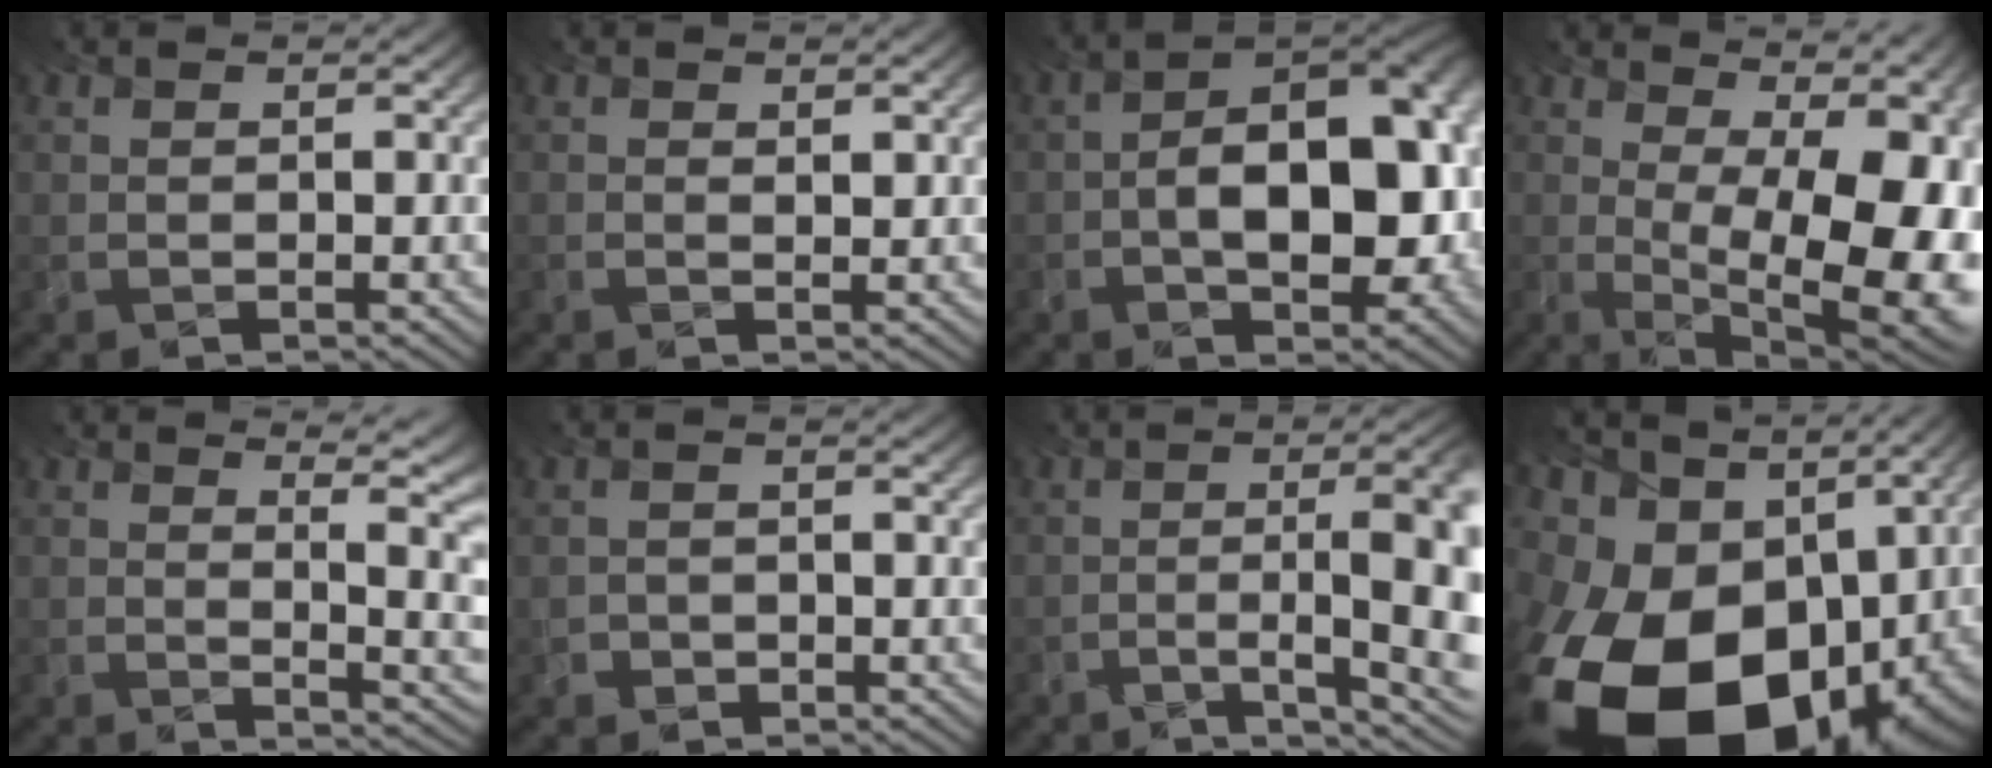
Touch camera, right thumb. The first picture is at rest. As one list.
[{"total": 0.7, "force": [0.5, 0.0, 0.6], "torque": [0.003, -0.005, 0.005]}, {"total": 14.4, "force": [-2.1, 8.2, 11.6], "torque": [-0.132, 0.001, -0.041]}, {"total": 17.0, "force": [1.0, 7.6, 15.2], "torque": [-0.197, 0.027, 0.042]}, {"total": 11.1, "force": [4.3, 4.5, 9.1], "torque": [-0.126, 0.031, 0.052]}, {"total": 2.0, "force": [-1.8, 0.8, -0.3], "torque": [0.000, -0.008, -0.036]}, {"total": 14.0, "force": [-2.6, 4.4, 13.1], "torque": [-0.123, 0.016, -0.046]}, {"total": 22.9, "force": [-7.9, 15.5, 14.8], "torque": [-0.341, -0.077, -0.113]}]